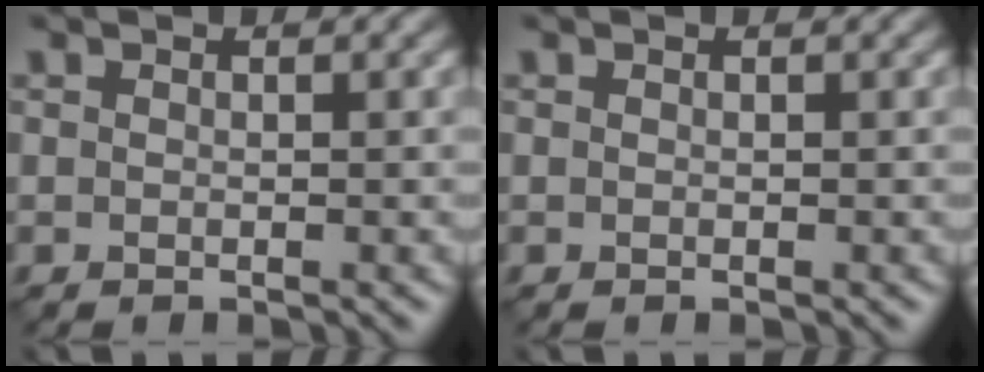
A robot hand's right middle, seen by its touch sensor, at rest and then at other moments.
{"total": 0.0}